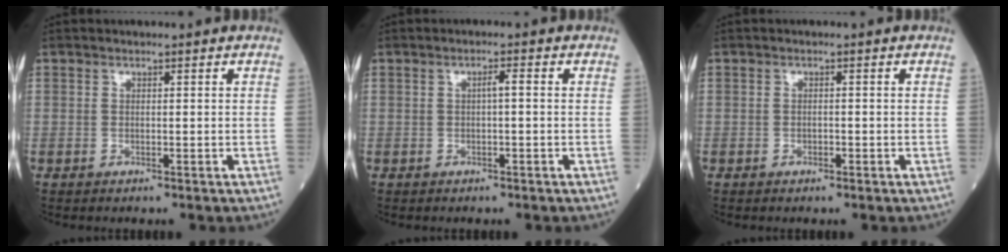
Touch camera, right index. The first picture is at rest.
{"total": 1.6, "force": [0.0, 0.1, 1.6], "torque": [-0.026, 0.005, 0.001]}
{"total": 0.9, "force": [-0.4, 0.5, 0.7], "torque": [-0.013, 0.001, -0.006]}